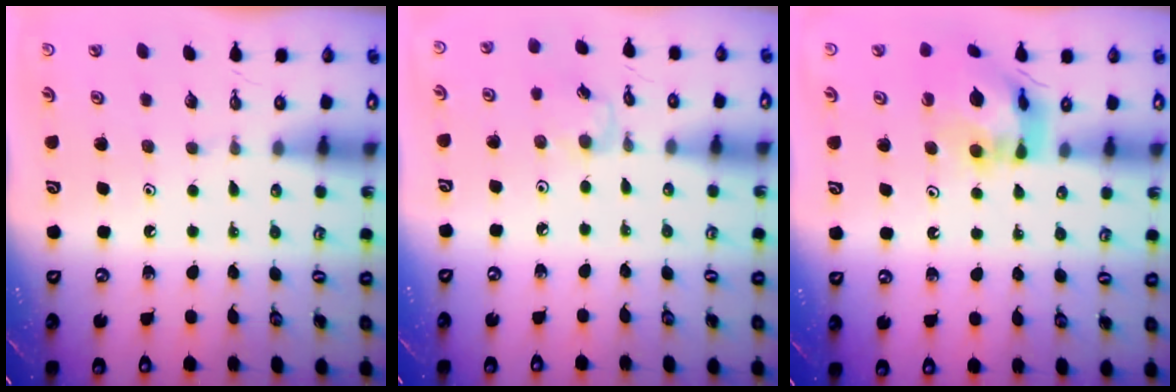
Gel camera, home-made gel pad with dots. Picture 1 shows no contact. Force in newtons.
{"total": 2.9, "press": 2.9, "slide": 0.4}
{"total": 12.0, "press": 11.9, "slide": 1.5}